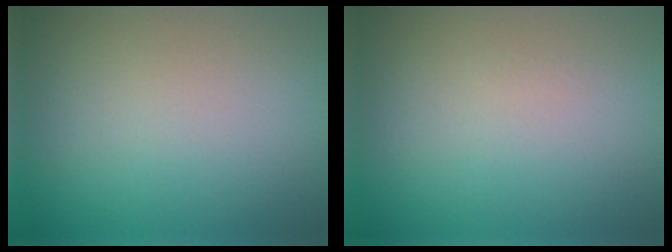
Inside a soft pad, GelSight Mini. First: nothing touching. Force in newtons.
{"total": 0.0}